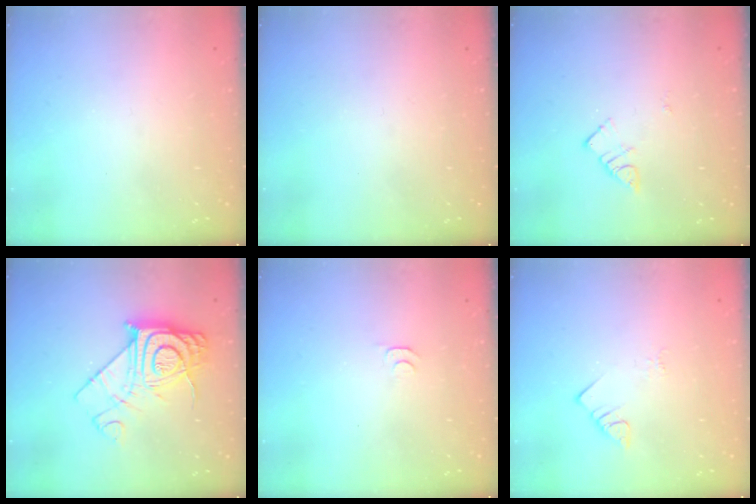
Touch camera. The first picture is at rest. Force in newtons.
{"total": 0.0}
{"total": 4.4, "press": 4.4, "slide": 0.4}
{"total": 14.9, "press": 14.8, "slide": 1.2}
{"total": 3.5, "press": 3.4, "slide": 0.4}
{"total": 2.7, "press": 2.7, "slide": 0.3}